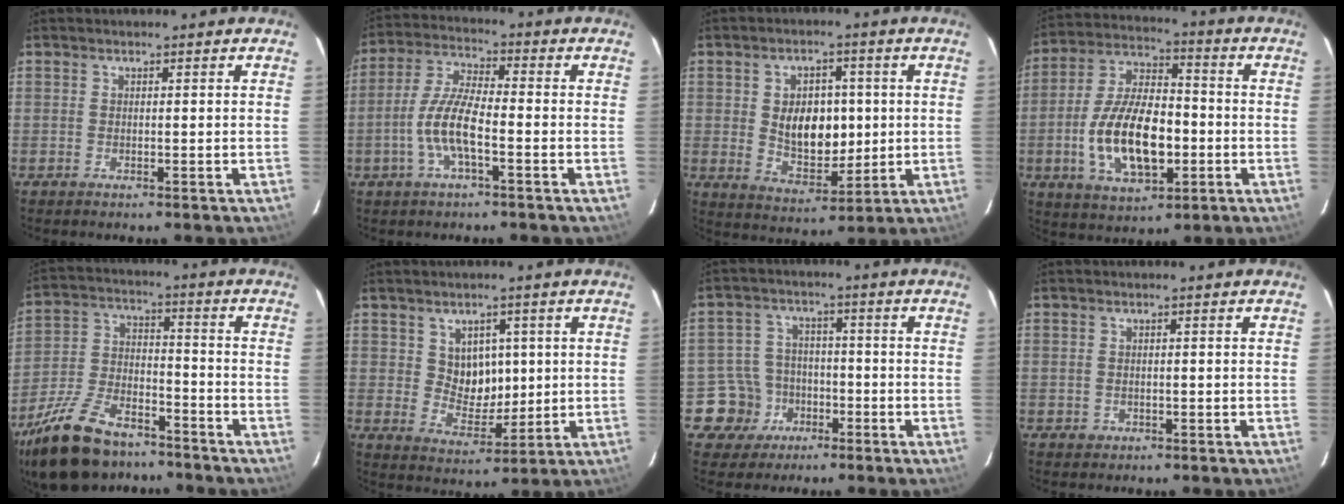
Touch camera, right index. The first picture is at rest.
{"total": 9.2, "force": [-3.0, 2.3, 8.3], "torque": [-0.177, 0.003, -0.060]}
{"total": 10.3, "force": [0.7, 6.8, 7.7], "torque": [-0.135, 0.001, 0.025]}
{"total": 16.9, "force": [-3.8, 8.2, 14.3], "torque": [-0.288, 0.005, -0.058]}
{"total": 19.7, "force": [-14.5, 8.6, 10.0], "torque": [-0.214, -0.010, -0.248]}
{"total": 6.9, "force": [1.7, 5.8, 3.2], "torque": [-0.050, 0.002, 0.040]}
{"total": 7.5, "force": [-3.6, 6.6, 0.1], "torque": [-0.027, 0.026, -0.055]}
{"total": 1.2, "force": [-0.5, 1.1, 0.1], "torque": [0.000, 0.000, -0.002]}